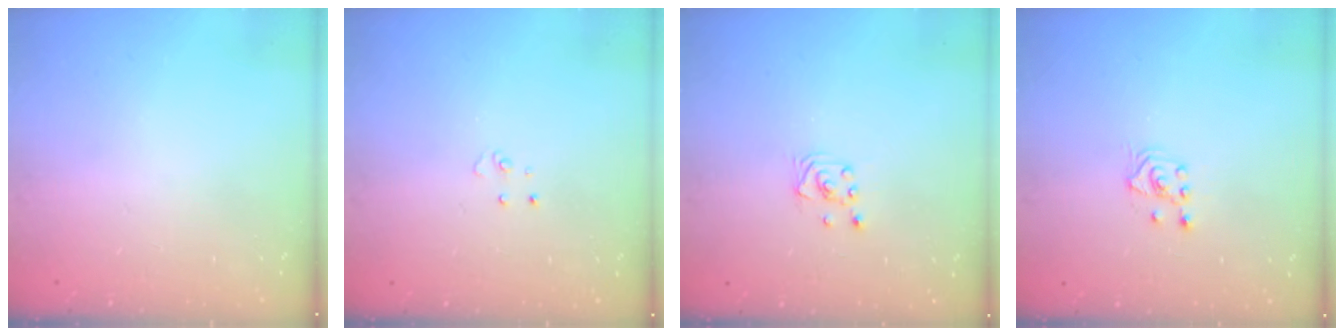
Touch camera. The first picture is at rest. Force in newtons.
{"total": 2.9, "press": 2.9, "slide": 0.2}
{"total": 2.0, "press": 2.0, "slide": 0.1}
{"total": 2.1, "press": 2.0, "slide": 0.8}